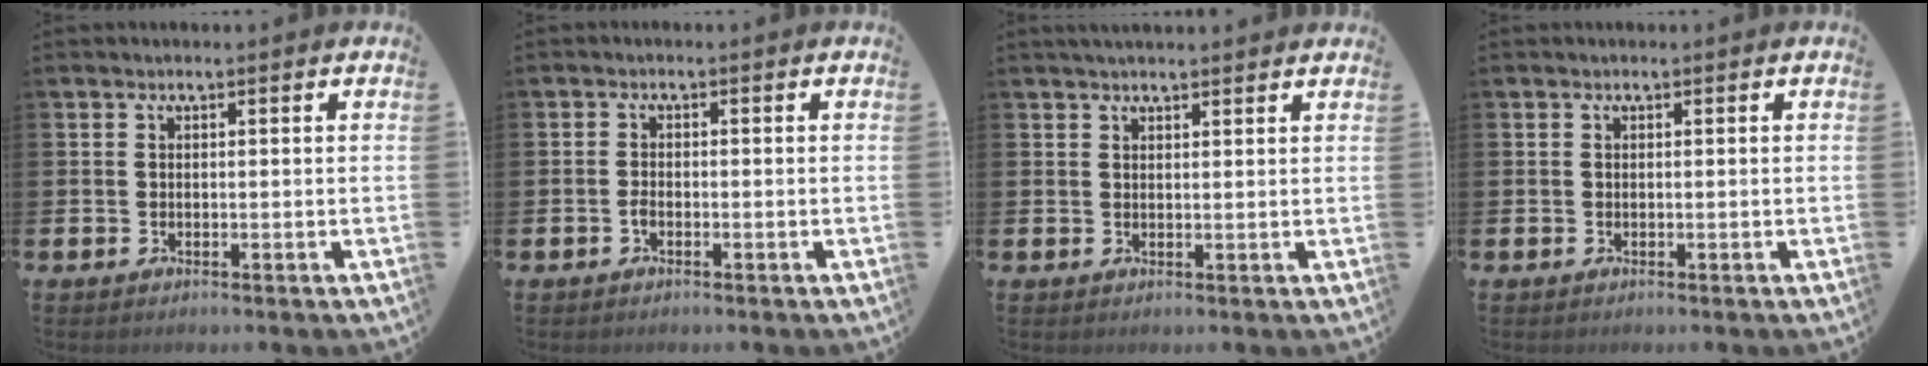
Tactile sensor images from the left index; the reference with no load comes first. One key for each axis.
{"total": 1.2, "fx": -0.6, "fy": 0.6, "fz": 0.8, "tx": -0.011, "ty": -0.001, "tz": -0.014}
{"total": 2.1, "fx": 2.0, "fy": 0.2, "fz": 0.6, "tx": -0.004, "ty": -0.005, "tz": 0.034}
{"total": 0.0}